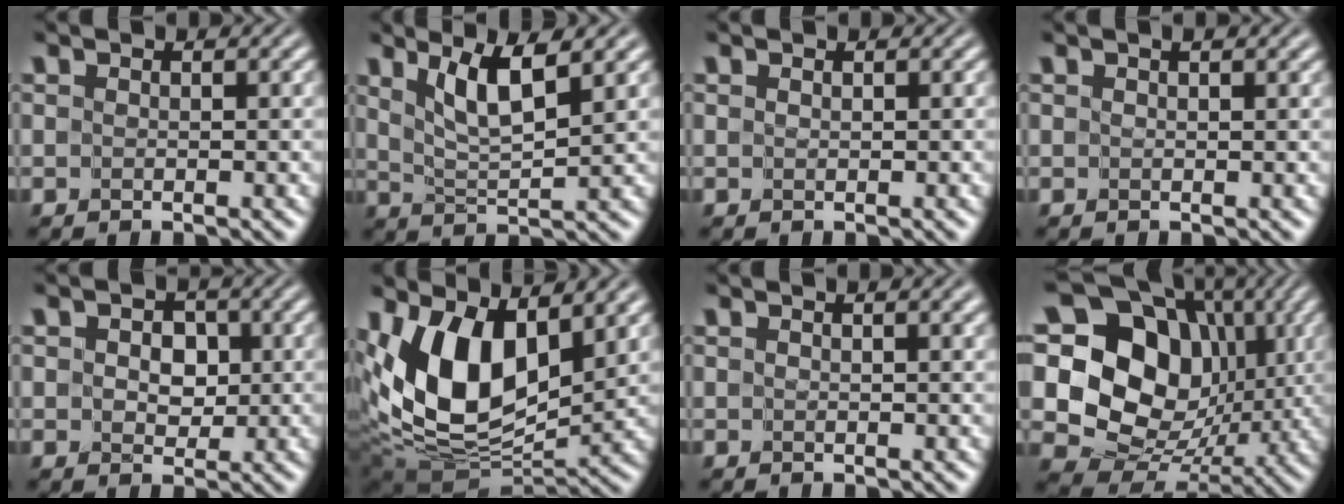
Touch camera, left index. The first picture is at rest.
{"total": 4.3, "force": [2.4, 0.8, 3.4], "torque": [-0.063, -0.008, 0.045]}
{"total": 0.0}
{"total": 1.7, "force": [1.0, 0.5, 1.2], "torque": [-0.011, 0.000, 0.008]}
{"total": 3.0, "force": [0.5, 2.2, 2.0], "torque": [-0.030, 0.004, 0.002]}
{"total": 12.2, "force": [3.8, 6.5, 9.5], "torque": [-0.180, -0.012, 0.068]}
{"total": 3.4, "force": [1.9, 1.2, 2.6], "torque": [-0.021, 0.008, 0.007]}
{"total": 15.7, "force": [3.3, 12.7, 8.7], "torque": [-0.140, 0.018, 0.055]}